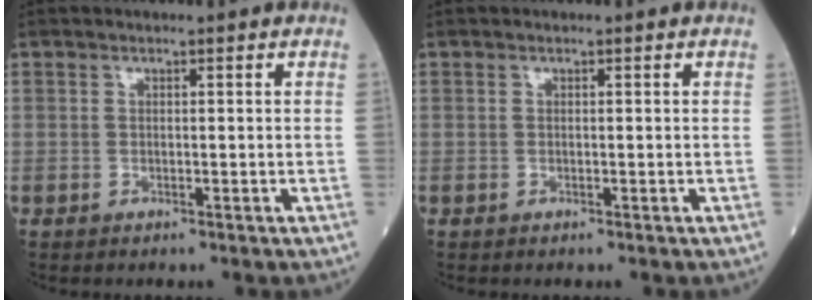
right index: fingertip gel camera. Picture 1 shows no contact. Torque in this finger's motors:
{"motor_torque": [0.00, 0.00, 0.00, 0.01]}